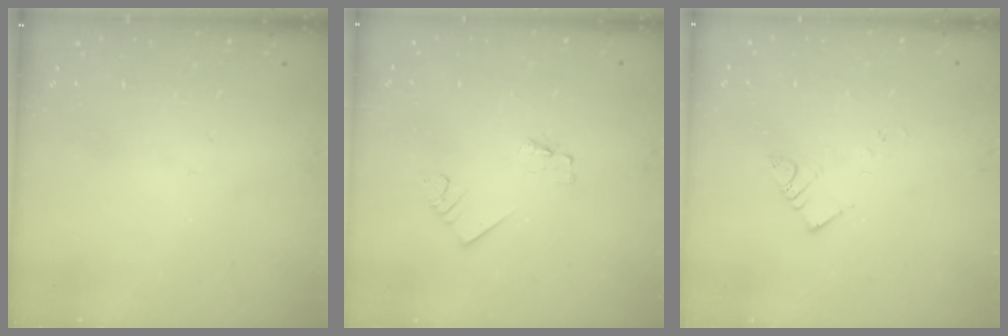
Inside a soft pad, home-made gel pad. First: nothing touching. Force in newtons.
{"total": 1.6, "press": 1.6, "slide": 0.1}
{"total": 4.0, "press": 4.0, "slide": 0.1}